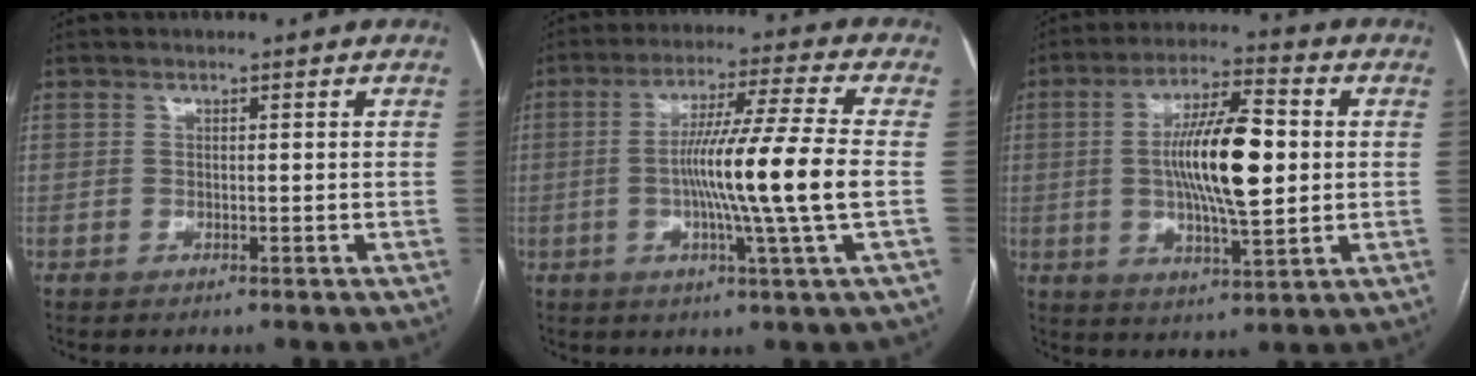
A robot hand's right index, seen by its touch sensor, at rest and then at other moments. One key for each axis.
{"total": 13.6, "fx": -1.6, "fy": -2.0, "fz": 13.4, "tx": -0.233, "ty": -0.008, "tz": -0.032}
{"total": 14.0, "fx": 0.8, "fy": 2.9, "fz": 13.6, "tx": -0.244, "ty": 0.008, "tz": 0.010}